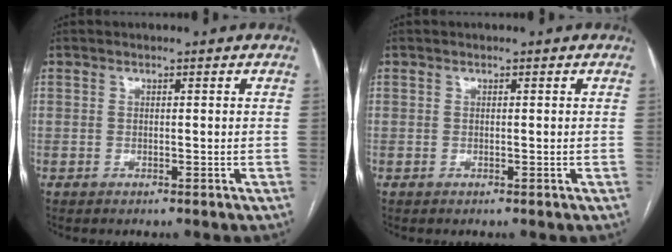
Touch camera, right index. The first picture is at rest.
{"total": 0.0}